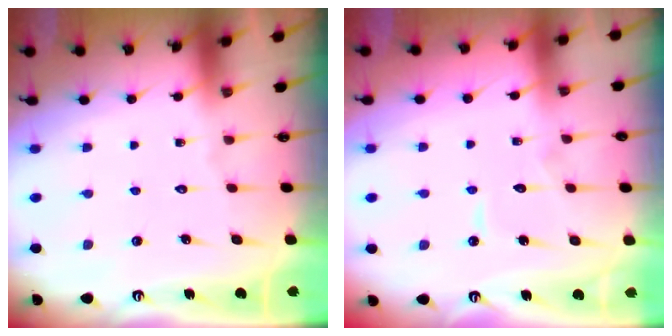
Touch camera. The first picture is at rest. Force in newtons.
{"total": 5.2, "press": 5.1, "slide": 0.5}